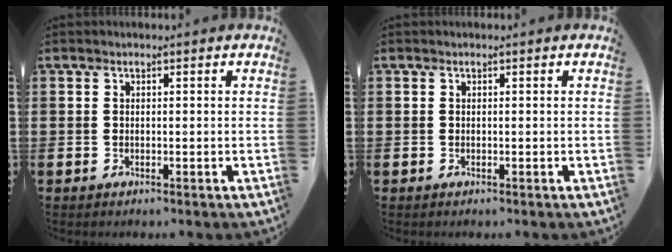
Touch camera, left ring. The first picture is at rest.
{"total": 0.0}